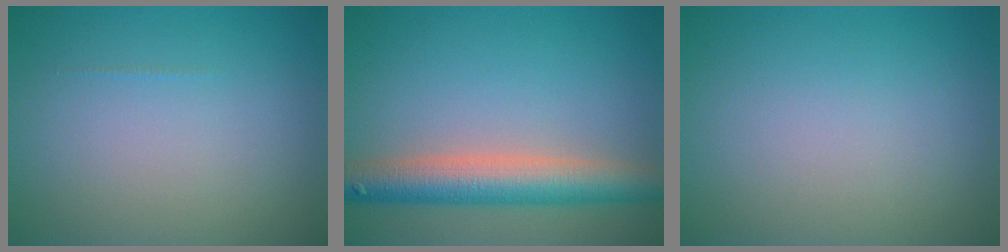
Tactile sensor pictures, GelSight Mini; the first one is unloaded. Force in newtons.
{"total": 6.1, "press": 6.1, "slide": 0.3}
{"total": 0.0}